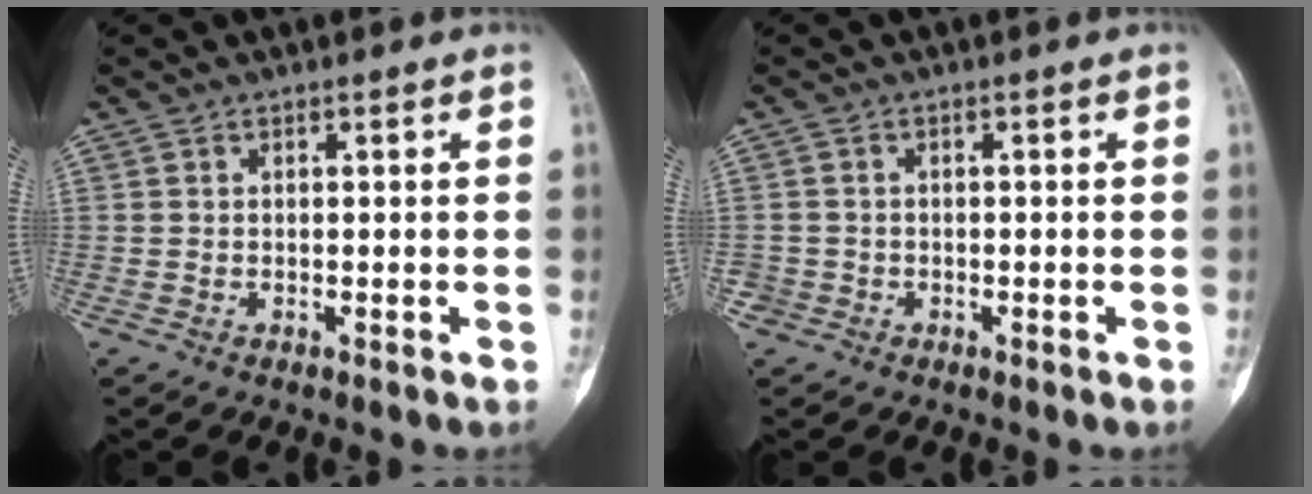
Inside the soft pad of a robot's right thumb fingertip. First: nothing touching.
{"total": 1.7, "force": [-0.8, 1.5, -0.2], "torque": [0.012, 0.009, -0.022]}